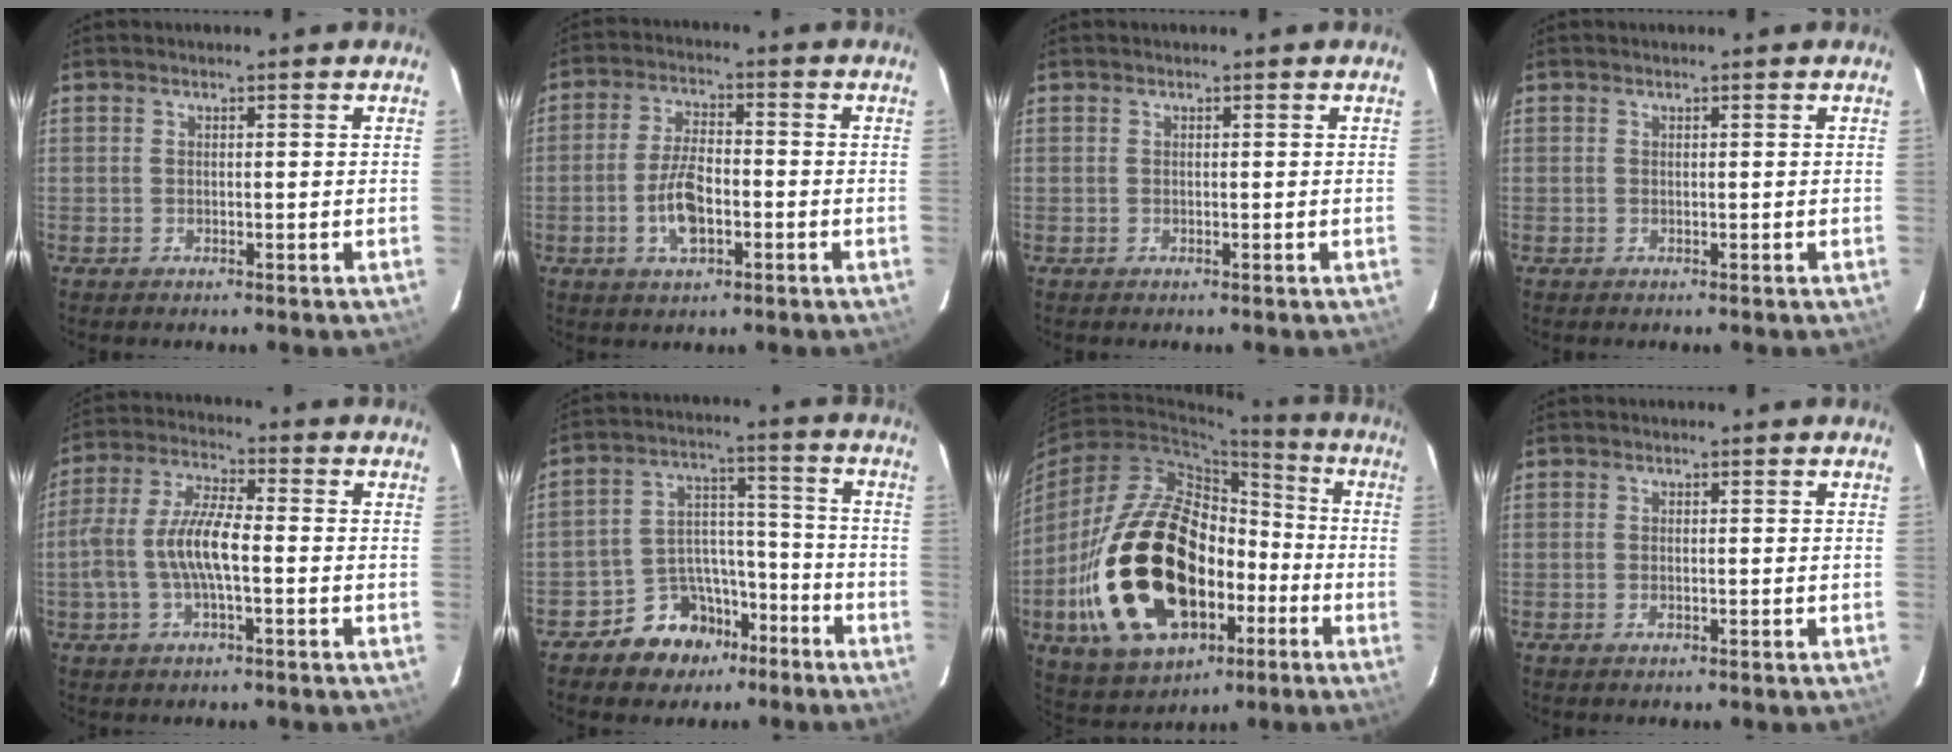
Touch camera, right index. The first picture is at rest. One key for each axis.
{"total": 7.9, "fx": -2.6, "fy": 3.5, "fz": 6.6, "tx": -0.133, "ty": 0.004, "tz": -0.046}
{"total": 0.0}
{"total": 0.0}
{"total": 10.0, "fx": -1.9, "fy": 2.9, "fz": 9.3, "tx": -0.197, "ty": 0.007, "tz": -0.037}
{"total": 10.6, "fx": -7.2, "fy": 7.4, "fz": 2.5, "tx": -0.051, "ty": 0.048, "tz": -0.107}
{"total": 27.9, "fx": -8.0, "fy": 17.4, "fz": 20.3, "tx": -0.411, "ty": 0.011, "tz": -0.106}
{"total": 0.8, "fx": -0.3, "fy": 0.4, "fz": 0.6, "tx": -0.013, "ty": -0.003, "tz": -0.005}